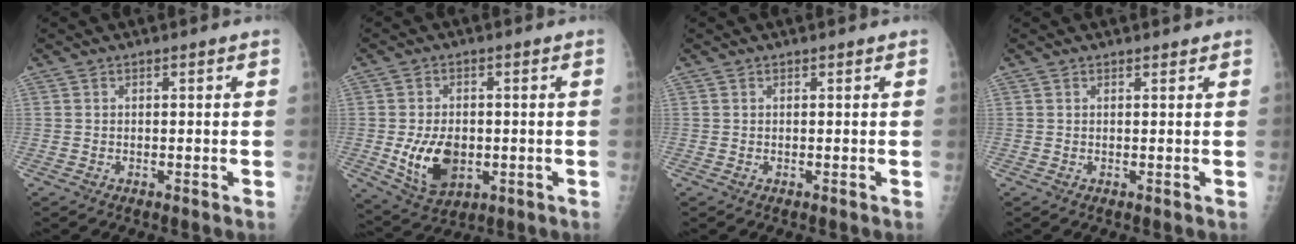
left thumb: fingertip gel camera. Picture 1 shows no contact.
{"total": 9.8, "force": [-1.4, 6.7, 7.0], "torque": [-0.099, -0.007, -0.008]}
{"total": 0.0}
{"total": 0.8, "force": [0.7, 0.2, 0.0], "torque": [0.002, -0.002, 0.011]}